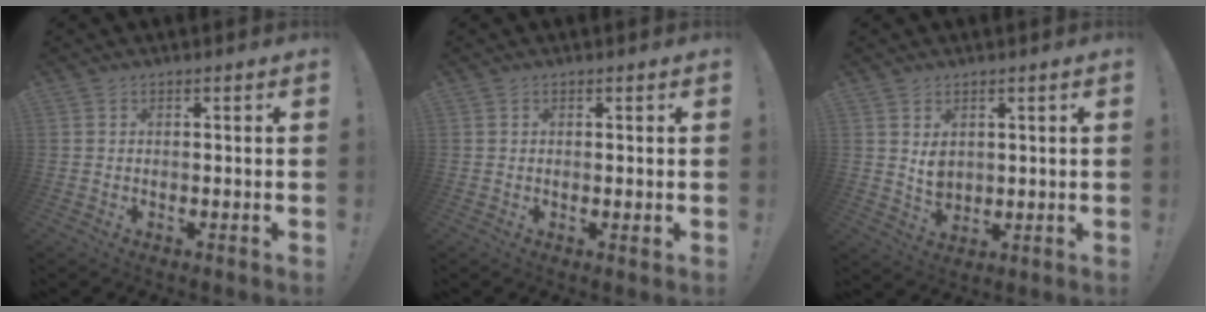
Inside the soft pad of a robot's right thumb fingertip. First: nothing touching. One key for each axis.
{"total": 0.8, "fx": 0.2, "fy": 0.0, "fz": 0.7, "tx": -0.006, "ty": -0.003, "tz": 0.001}
{"total": 4.8, "fx": 2.2, "fy": 3.8, "fz": 2.0, "tx": -0.022, "ty": -0.015, "tz": 0.042}